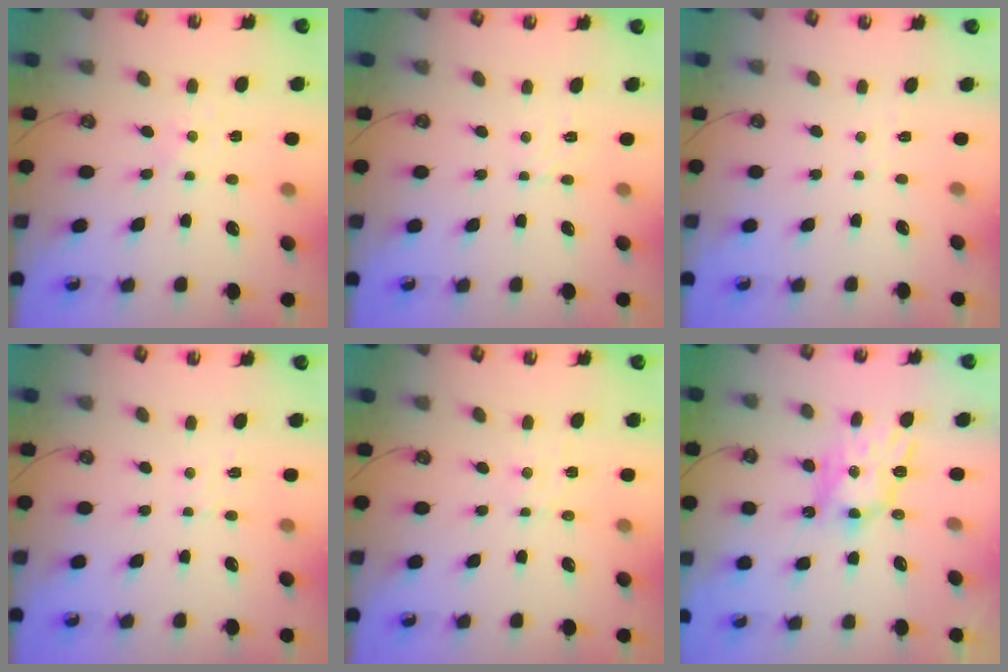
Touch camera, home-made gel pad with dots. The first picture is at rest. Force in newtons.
{"total": 2.5, "press": 2.5, "slide": 0.3}
{"total": 3.6, "press": 3.6, "slide": 0.5}
{"total": 2.5, "press": 2.4, "slide": 0.6}
{"total": 2.6, "press": 2.6, "slide": 0.6}
{"total": 9.6, "press": 9.5, "slide": 0.9}